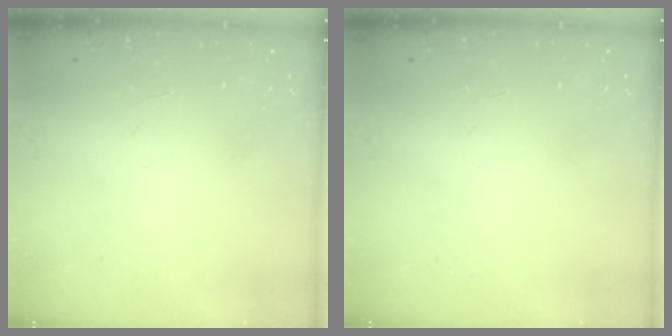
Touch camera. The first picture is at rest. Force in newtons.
{"total": 0.0}